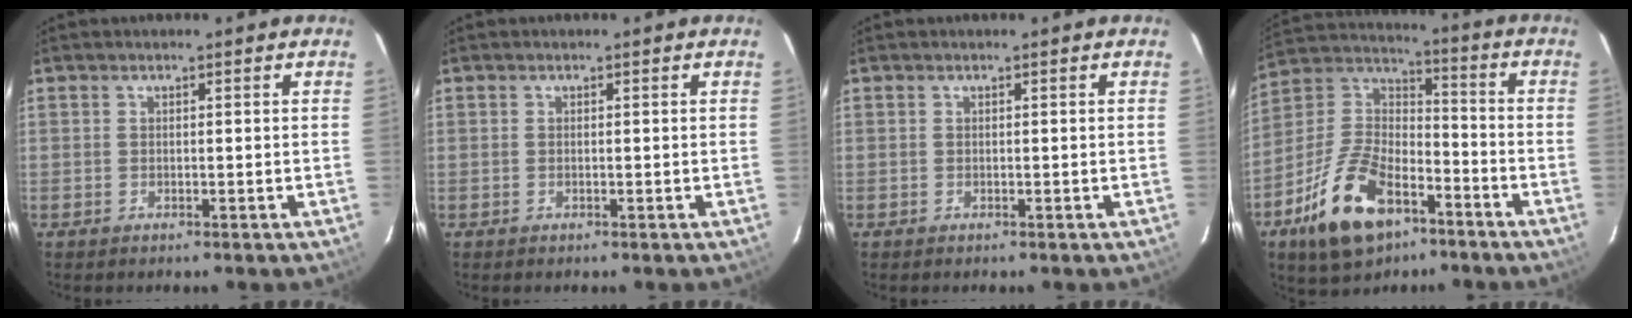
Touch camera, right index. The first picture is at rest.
{"total": 0.0}
{"total": 0.0}
{"total": 18.8, "force": [-10.0, 10.1, 12.3], "torque": [-0.262, 0.008, -0.172]}